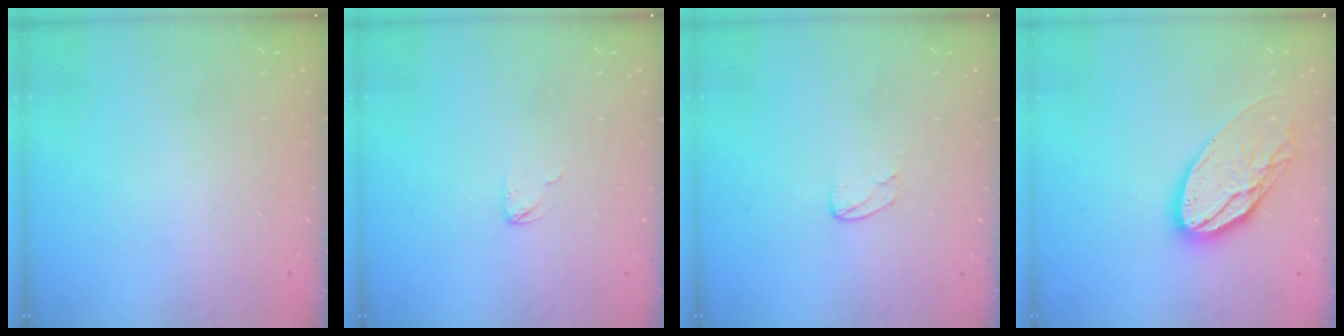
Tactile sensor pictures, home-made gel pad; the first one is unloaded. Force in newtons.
{"total": 2.9, "press": 2.9, "slide": 0.2}
{"total": 3.1, "press": 3.1, "slide": 0.1}
{"total": 16.9, "press": 16.8, "slide": 1.6}